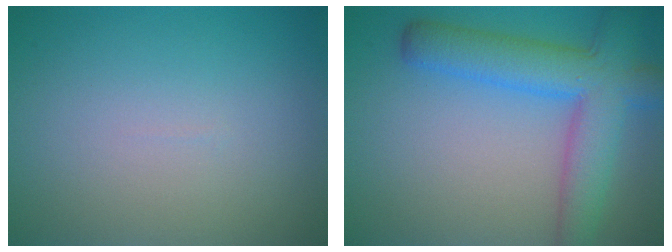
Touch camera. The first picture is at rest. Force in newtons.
{"total": 7.3, "press": 7.3, "slide": 0.2}